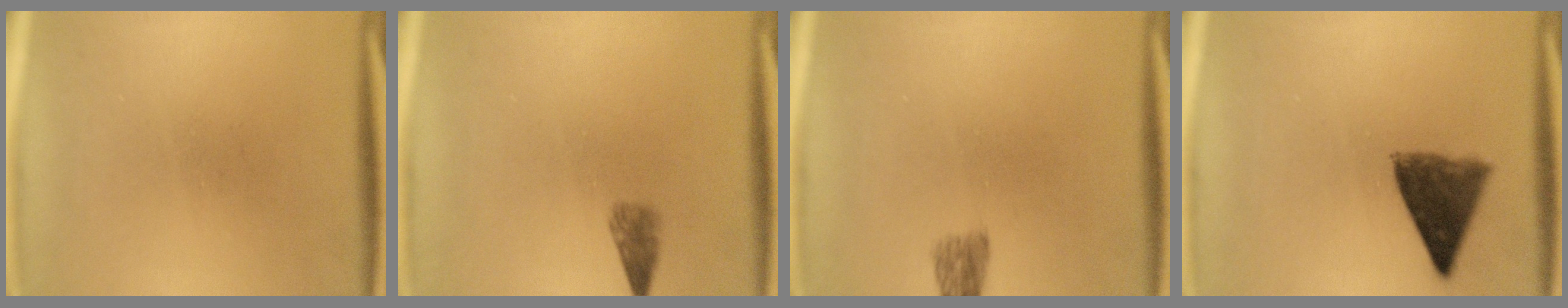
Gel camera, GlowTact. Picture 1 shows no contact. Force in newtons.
{"total": 1.9}
{"total": 2.5}
{"total": 8.0}